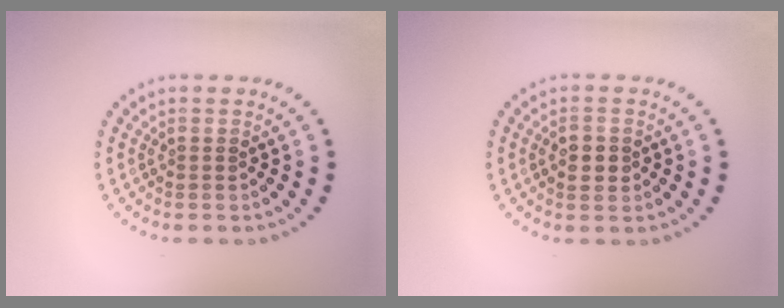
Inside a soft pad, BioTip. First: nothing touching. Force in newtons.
{"total": 2.3, "press": 2.3, "slide": 0.1}